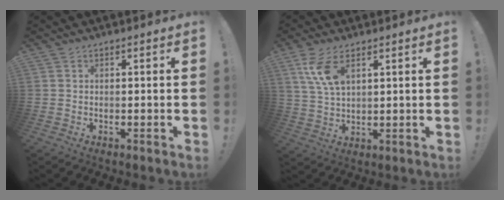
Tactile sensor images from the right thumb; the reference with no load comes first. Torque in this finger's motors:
{"motor_torque": [0.89, 0.97, 0.08, 0.19, 0.08]}